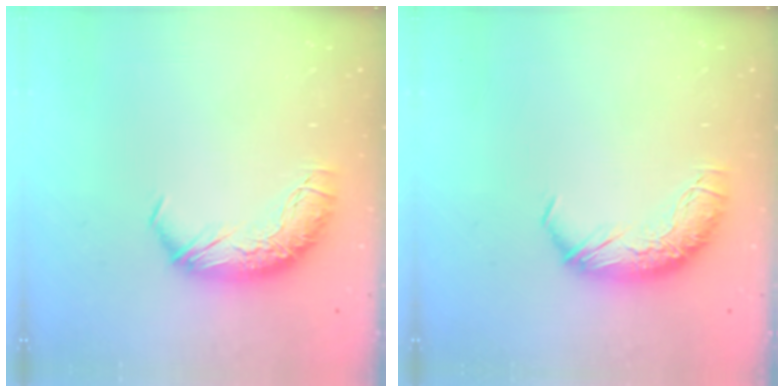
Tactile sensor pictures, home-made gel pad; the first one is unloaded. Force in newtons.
{"total": 0.0}